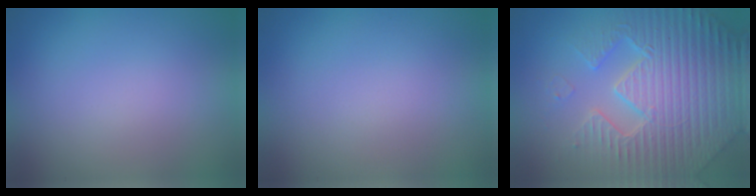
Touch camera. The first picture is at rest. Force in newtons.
{"total": 0.0}
{"total": 7.5, "press": 7.2, "slide": 1.8}